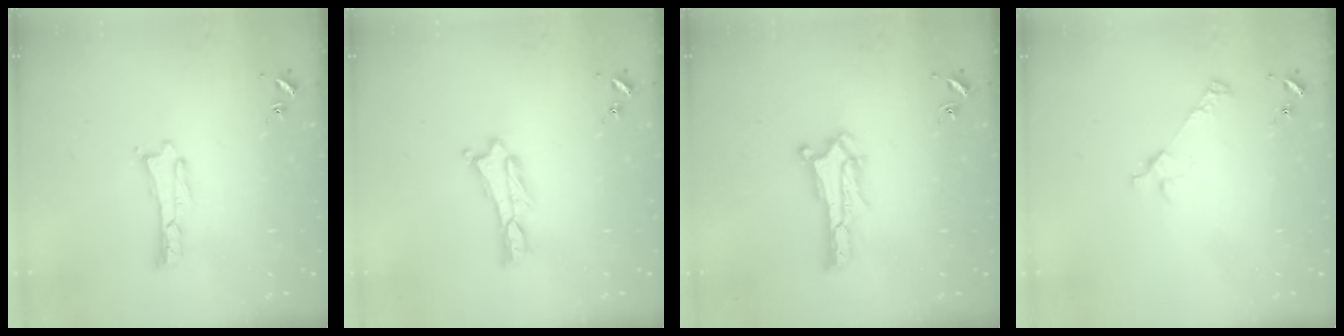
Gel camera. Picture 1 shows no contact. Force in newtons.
{"total": 0.0}
{"total": 0.9, "press": 0.9, "slide": 0.2}
{"total": 2.6, "press": 2.6, "slide": 0.3}